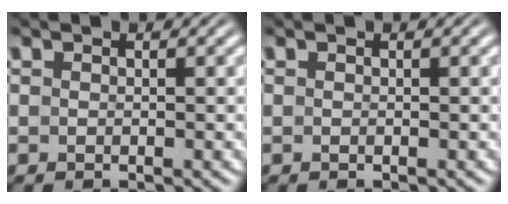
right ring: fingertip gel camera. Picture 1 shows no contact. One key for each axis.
{"total": 0.0}